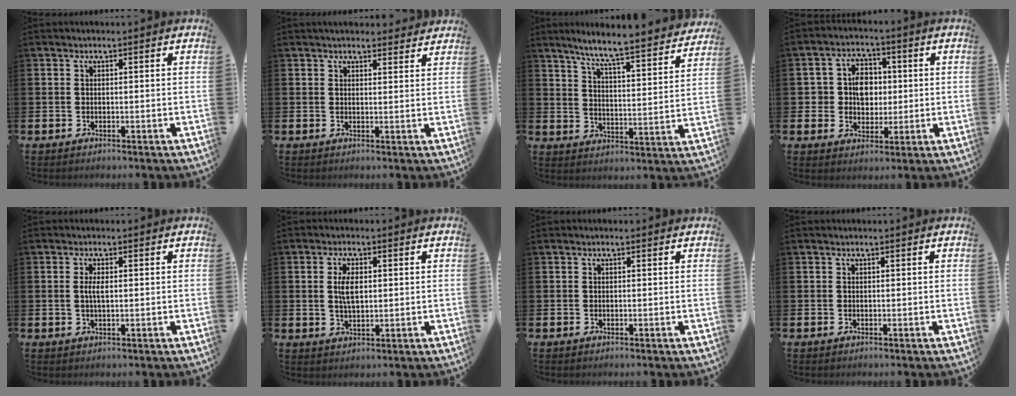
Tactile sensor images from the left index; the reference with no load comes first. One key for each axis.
{"total": 2.7, "fx": 2.6, "fy": 0.6, "fz": 0.1, "tx": 0.005, "ty": -0.014, "tz": 0.046}
{"total": 7.6, "fx": 7.0, "fy": -0.1, "fz": 3.0, "tx": -0.081, "ty": -0.052, "tz": 0.117}
{"total": 6.0, "fx": 0.9, "fy": 5.0, "fz": 3.1, "tx": -0.062, "ty": 0.013, "tz": 0.009}
{"total": 2.0, "fx": 0.3, "fy": 0.7, "fz": 1.9, "tx": -0.037, "ty": 0.003, "tz": 0.002}
{"total": 3.6, "fx": 0.8, "fy": 1.8, "fz": 3.1, "tx": -0.055, "ty": 0.005, "tz": 0.010}
{"total": 0.0}
{"total": 0.0}